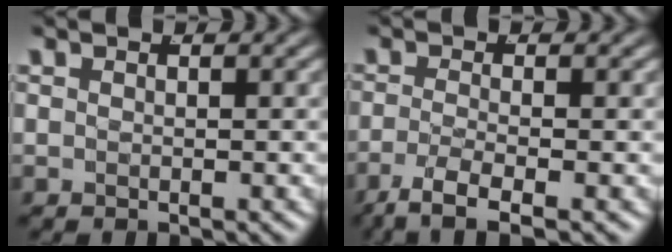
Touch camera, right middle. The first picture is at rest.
{"total": 4.8, "force": [-3.4, 1.1, 3.2], "torque": [-0.065, -0.027, -0.042]}